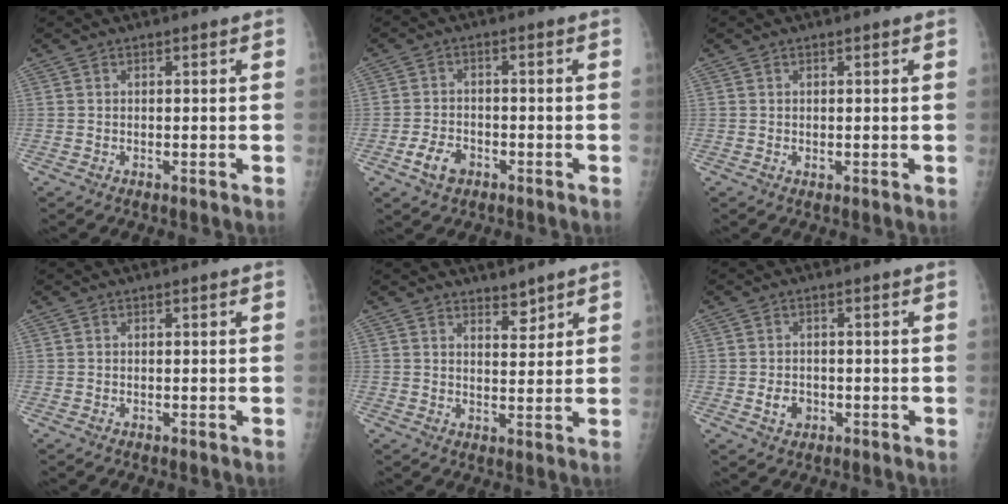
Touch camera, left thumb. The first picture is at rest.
{"total": 4.7, "force": [-2.4, 3.2, 2.6], "torque": [-0.042, 0.014, -0.041]}
{"total": 0.7, "force": [0.2, 0.4, 0.5], "torque": [-0.006, -0.002, 0.005]}
{"total": 0.0}
{"total": 3.3, "force": [2.8, 1.2, 1.2], "torque": [-0.006, -0.024, 0.047]}
{"total": 3.0, "force": [-0.9, 2.4, 1.6], "torque": [-0.019, 0.003, -0.009]}